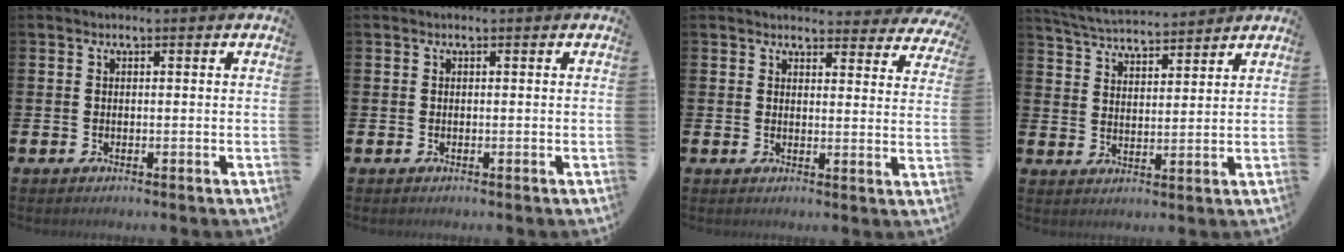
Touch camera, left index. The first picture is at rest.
{"total": 0.0}
{"total": 3.4, "force": [3.3, 0.8, 0.1], "torque": [0.001, -0.022, 0.055]}
{"total": 4.9, "force": [4.9, 0.3, 0.5], "torque": [-0.026, -0.031, 0.086]}